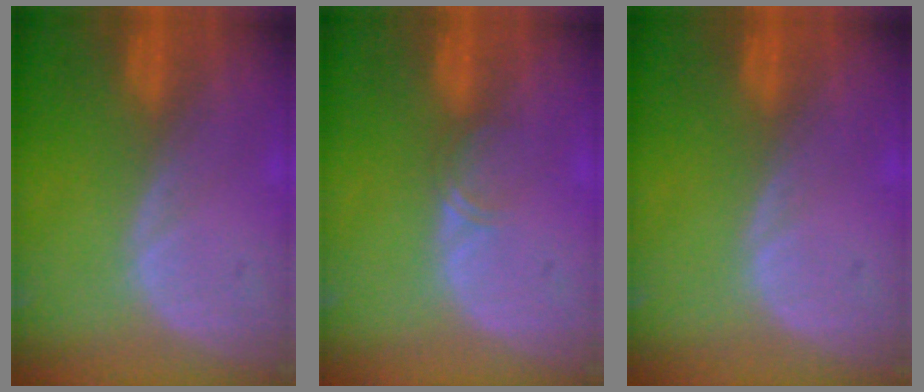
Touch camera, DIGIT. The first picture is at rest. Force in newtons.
{"total": 1.4, "press": 1.1, "slide": 0.9}
{"total": 0.0}